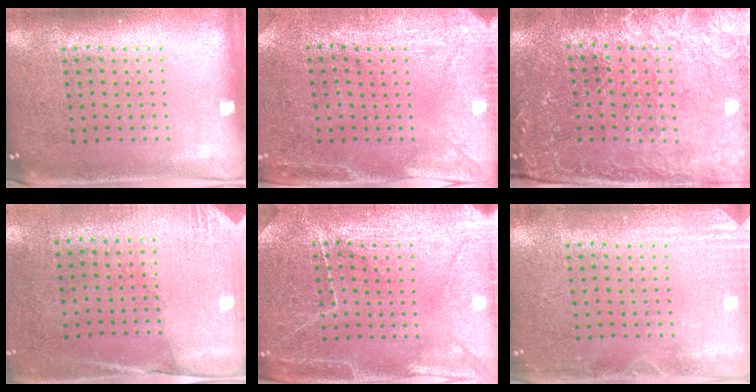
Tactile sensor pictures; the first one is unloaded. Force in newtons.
{"total": 3.0, "press": 2.4, "slide": 1.8}
{"total": 1.0, "press": 0.9, "slide": 0.3}
{"total": 2.7, "press": 2.4, "slide": 1.3}
{"total": 3.2, "press": 3.2, "slide": 0.4}
{"total": 2.2, "press": 2.1, "slide": 0.3}